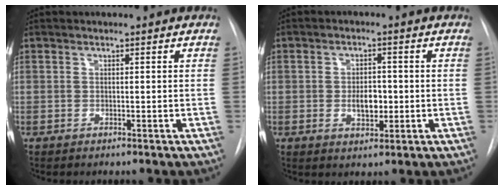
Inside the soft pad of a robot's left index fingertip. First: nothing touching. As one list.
[{"total": 4.1, "force": [-0.5, 2.3, 3.3], "torque": [-0.050, 0.001, -0.002]}]